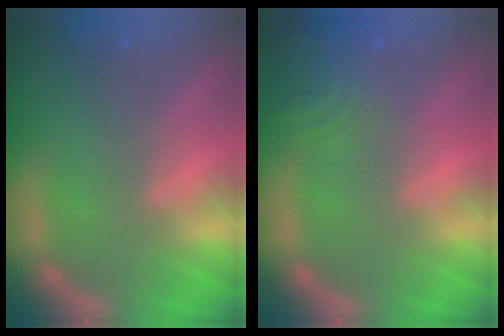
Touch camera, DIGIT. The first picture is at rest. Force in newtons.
{"total": 5.0}